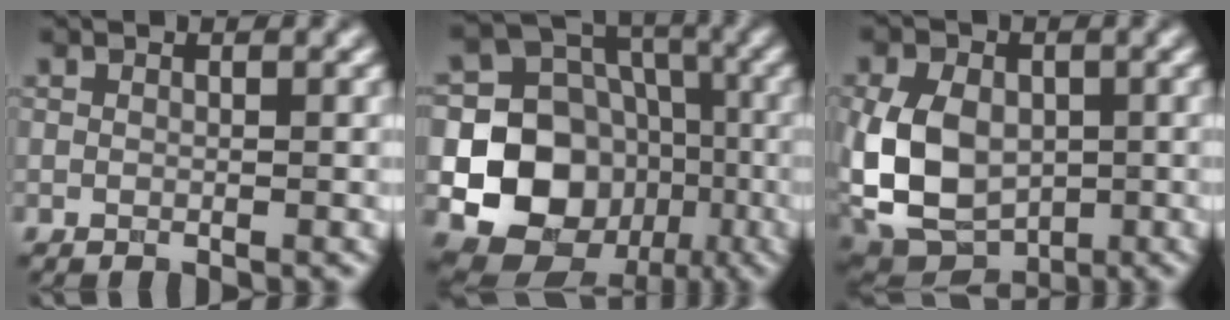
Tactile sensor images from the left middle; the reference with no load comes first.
{"total": 14.3, "force": [-3.9, 12.5, 5.8], "torque": [-0.105, -0.020, -0.089]}
{"total": 9.4, "force": [-0.7, 6.8, 6.4], "torque": [-0.151, -0.009, -0.020]}